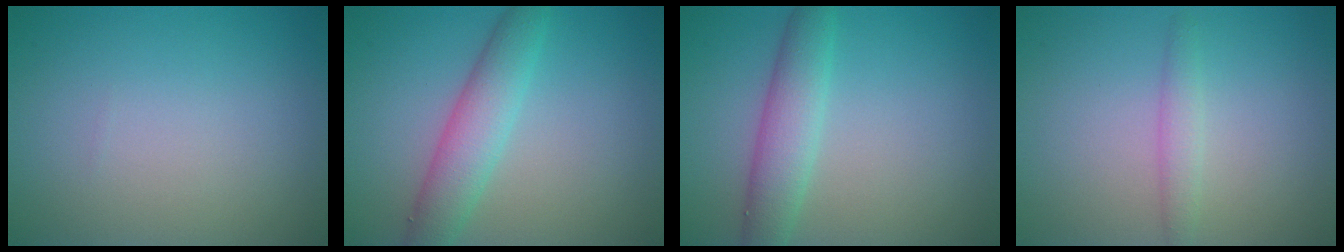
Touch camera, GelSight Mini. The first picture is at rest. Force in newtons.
{"total": 4.2, "press": 4.2, "slide": 0.1}
{"total": 3.9, "press": 3.9, "slide": 0.1}
{"total": 1.4, "press": 1.4, "slide": 0.0}